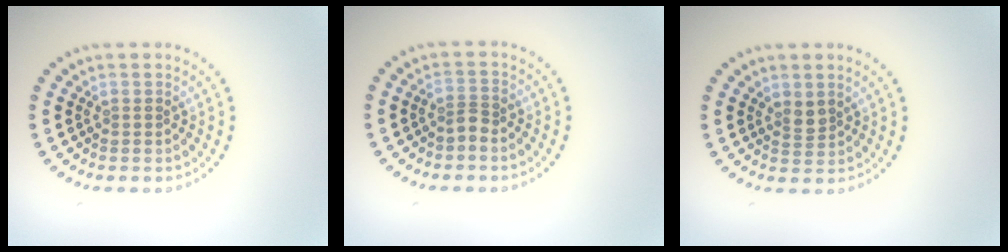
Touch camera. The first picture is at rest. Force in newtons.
{"total": 1.4, "press": 1.1, "slide": 0.8}
{"total": 1.5, "press": 1.1, "slide": 1.0}